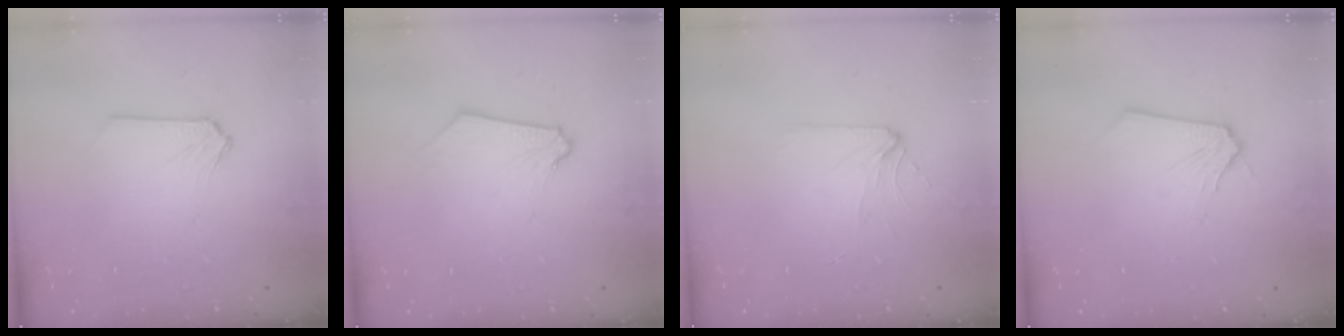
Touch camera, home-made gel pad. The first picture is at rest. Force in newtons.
{"total": 0.0}
{"total": 3.8, "press": 3.7, "slide": 0.5}
{"total": 0.0}